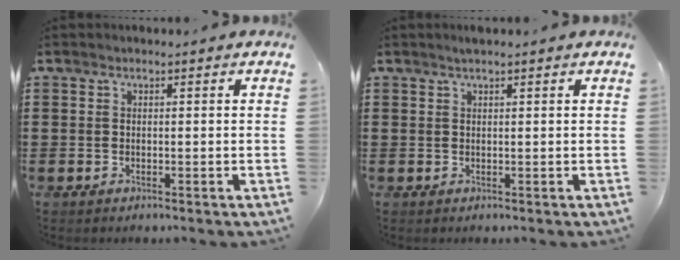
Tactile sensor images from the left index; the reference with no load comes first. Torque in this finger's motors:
{"motor_torque": [0.96, -1.18, 0.04, 0.01]}